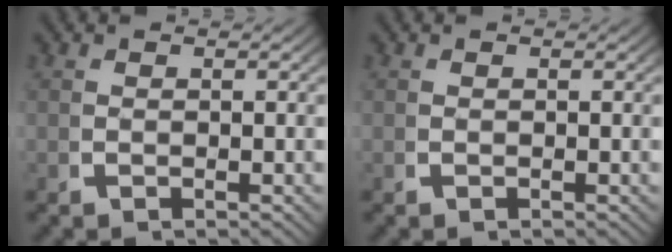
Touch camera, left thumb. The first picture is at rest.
{"total": 0.0}